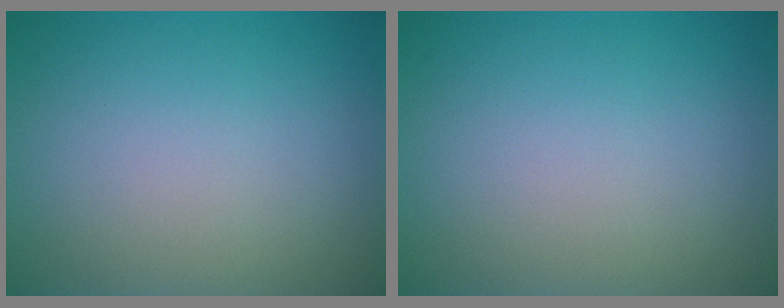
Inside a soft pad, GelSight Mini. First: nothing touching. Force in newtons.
{"total": 0.0}